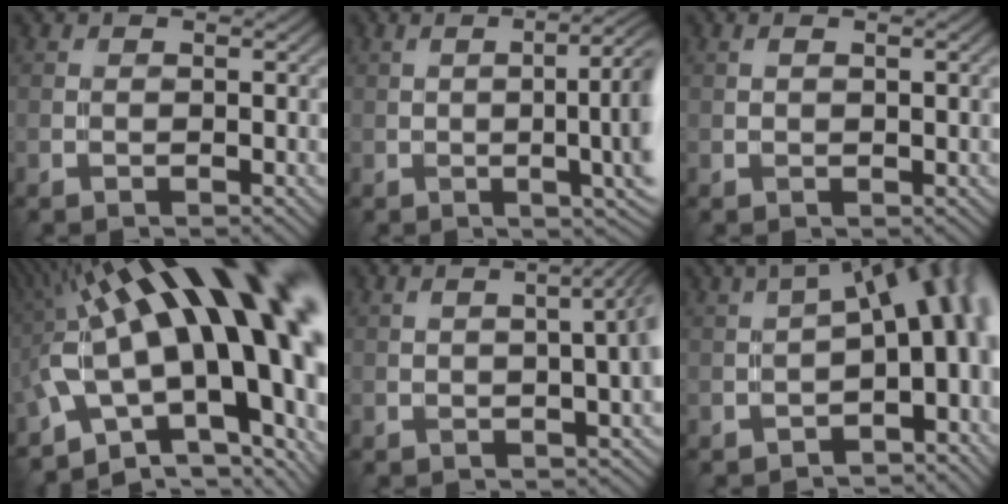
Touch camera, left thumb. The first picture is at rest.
{"total": 9.2, "force": [0.5, 2.3, 8.9], "torque": [-0.095, 0.000, 0.019]}
{"total": 1.2, "force": [0.3, 0.3, 1.1], "torque": [-0.015, 0.001, 0.007]}
{"total": 21.2, "force": [4.5, 8.0, 19.1], "torque": [-0.302, 0.002, 0.083]}
{"total": 5.5, "force": [0.3, 1.7, 5.2], "torque": [-0.043, 0.014, 0.007]}
{"total": 11.0, "force": [-1.1, 4.1, 10.2], "torque": [-0.127, 0.018, -0.003]}